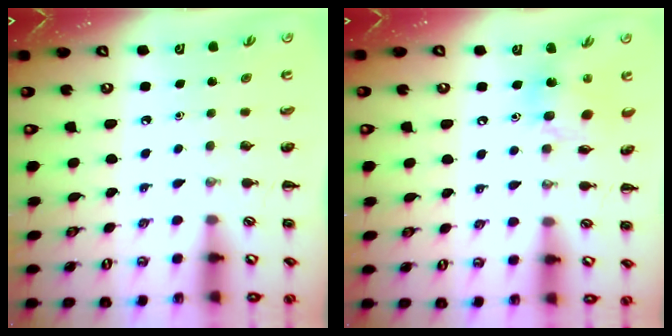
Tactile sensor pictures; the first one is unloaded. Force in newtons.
{"total": 9.8, "press": 9.6, "slide": 1.7}